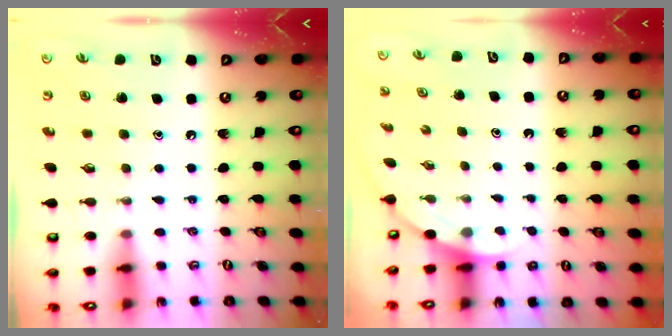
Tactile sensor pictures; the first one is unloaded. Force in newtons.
{"total": 2.2, "press": 2.2, "slide": 0.0}